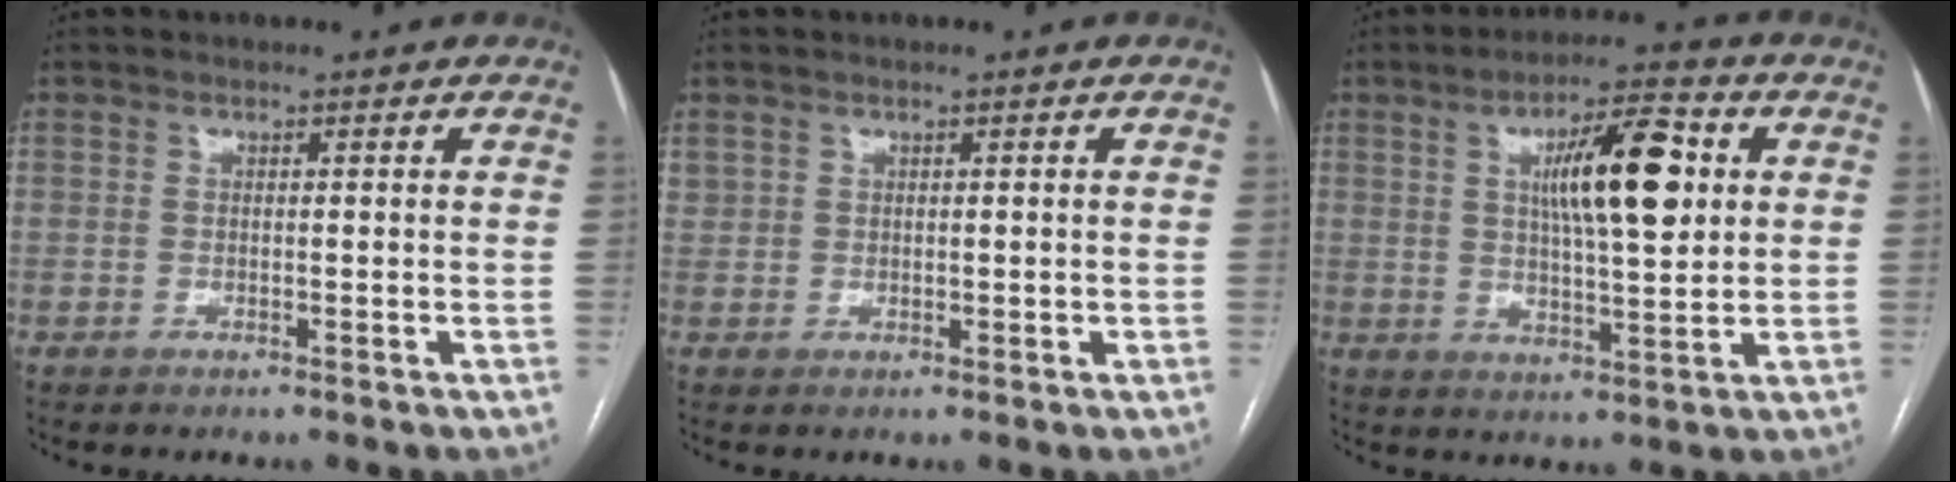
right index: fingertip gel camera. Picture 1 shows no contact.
{"total": 1.6, "force": [0.7, 1.3, 0.6], "torque": [-0.021, 0.013, 0.023]}
{"total": 12.1, "force": [3.0, 2.6, 11.4], "torque": [-0.190, 0.013, 0.048]}